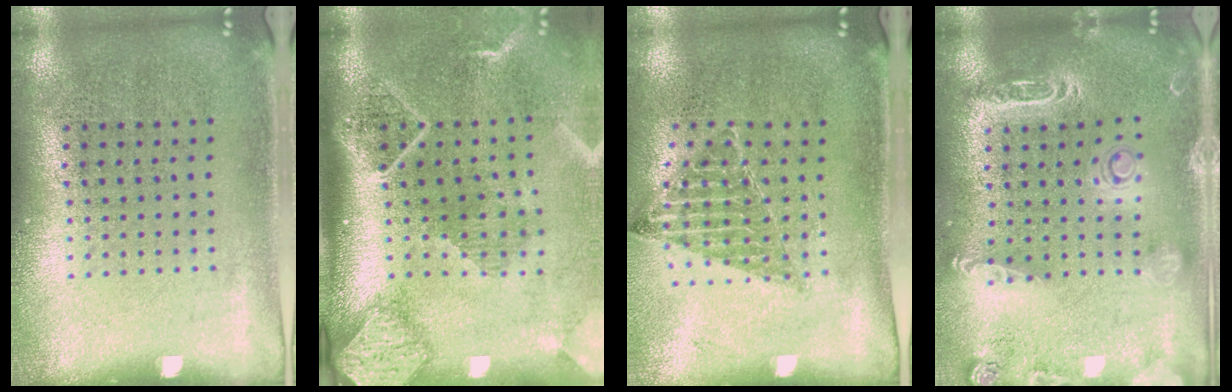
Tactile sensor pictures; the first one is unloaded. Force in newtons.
{"total": 2.6, "press": 1.9, "slide": 1.8}
{"total": 0.9, "press": 0.8, "slide": 0.2}
{"total": 2.0, "press": 1.9, "slide": 0.6}